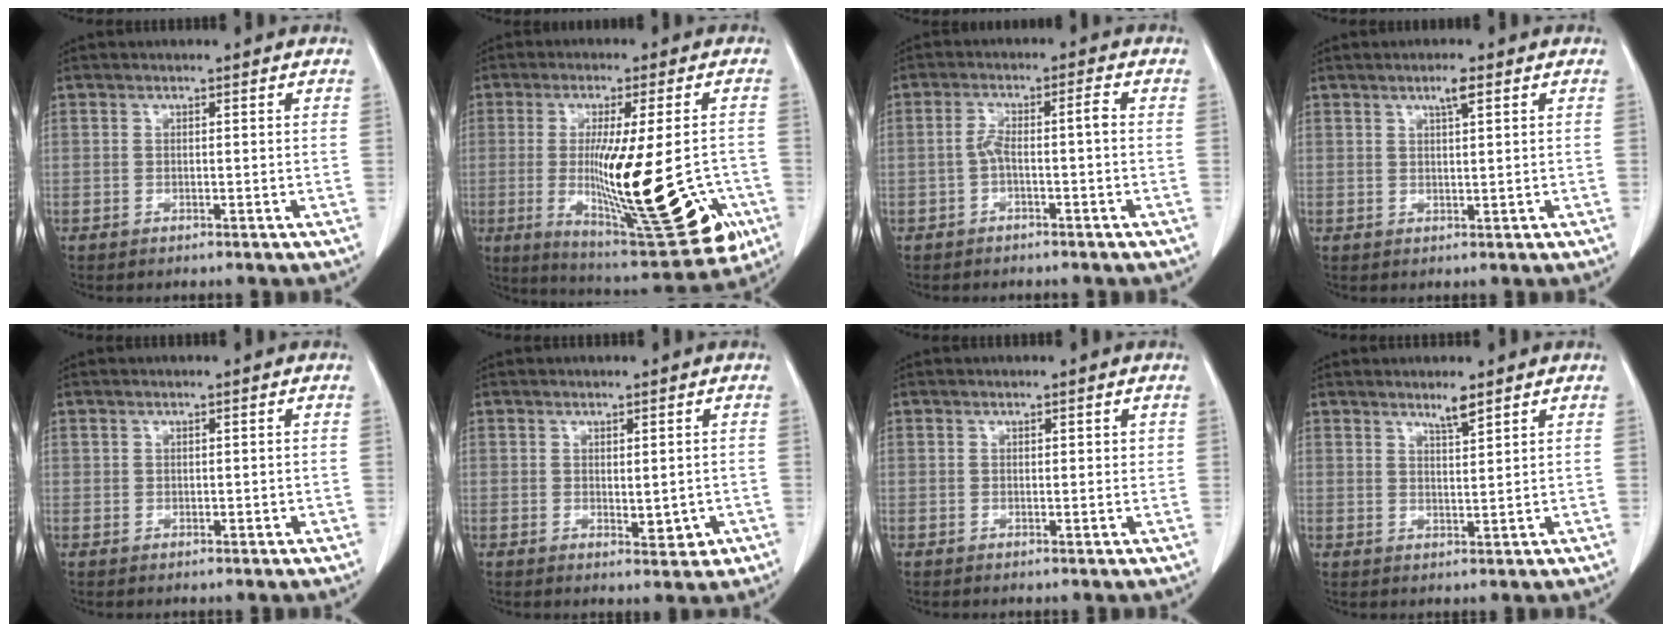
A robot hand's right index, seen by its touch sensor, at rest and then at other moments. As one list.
[{"total": 21.9, "force": [-4.9, 3.9, 21.0], "torque": [-0.292, -0.032, -0.052]}, {"total": 3.7, "force": [-1.0, 0.5, 3.5], "torque": [-0.072, 0.025, -0.015]}, {"total": 2.1, "force": [1.1, 0.1, 1.7], "torque": [-0.035, 0.001, 0.019]}, {"total": 0.7, "force": [0.1, 0.6, 0.3], "torque": [-0.004, 0.004, 0.005]}, {"total": 3.0, "force": [-0.5, 1.3, 2.7], "torque": [-0.033, -0.006, 0.000]}, {"total": 1.0, "force": [0.5, 0.5, 0.8], "torque": [-0.006, 0.000, 0.006]}, {"total": 2.5, "force": [2.0, 0.0, 1.5], "torque": [-0.031, -0.004, 0.037]}]